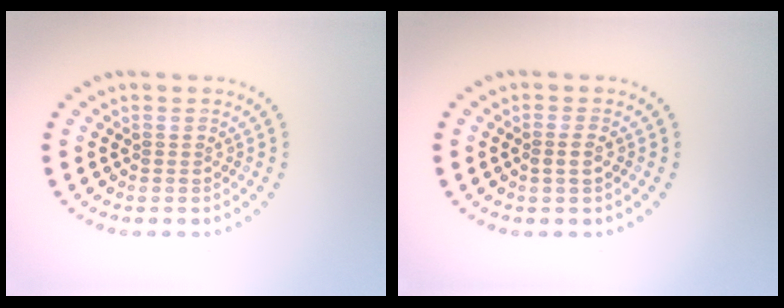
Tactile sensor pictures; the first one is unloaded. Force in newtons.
{"total": 1.2, "press": 1.0, "slide": 0.6}